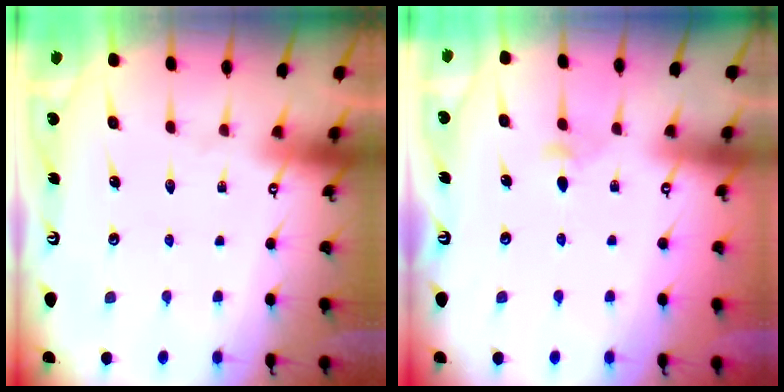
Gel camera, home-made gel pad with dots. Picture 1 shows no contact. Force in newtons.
{"total": 3.7, "press": 3.7, "slide": 0.8}